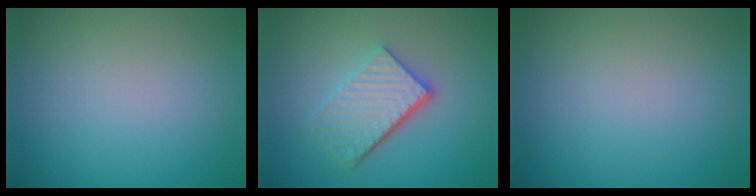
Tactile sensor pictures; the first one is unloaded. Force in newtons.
{"total": 5.2, "press": 3.8, "slide": 3.5}
{"total": 0.0}